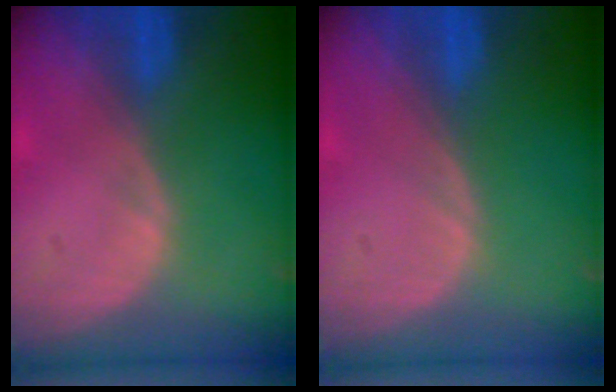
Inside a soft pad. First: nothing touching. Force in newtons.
{"total": 0.0}